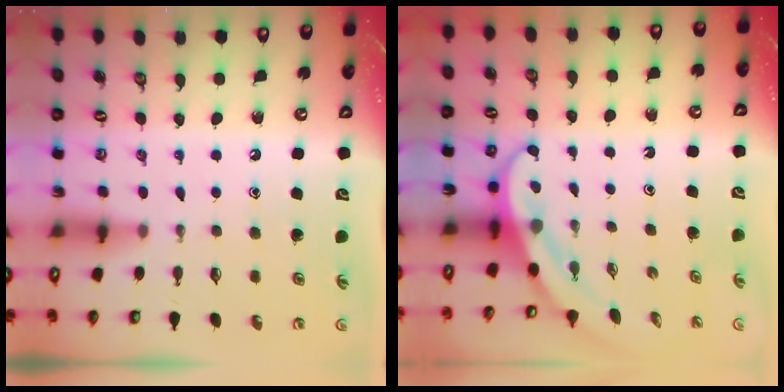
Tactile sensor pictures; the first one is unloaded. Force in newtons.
{"total": 3.6, "press": 3.6, "slide": 0.2}